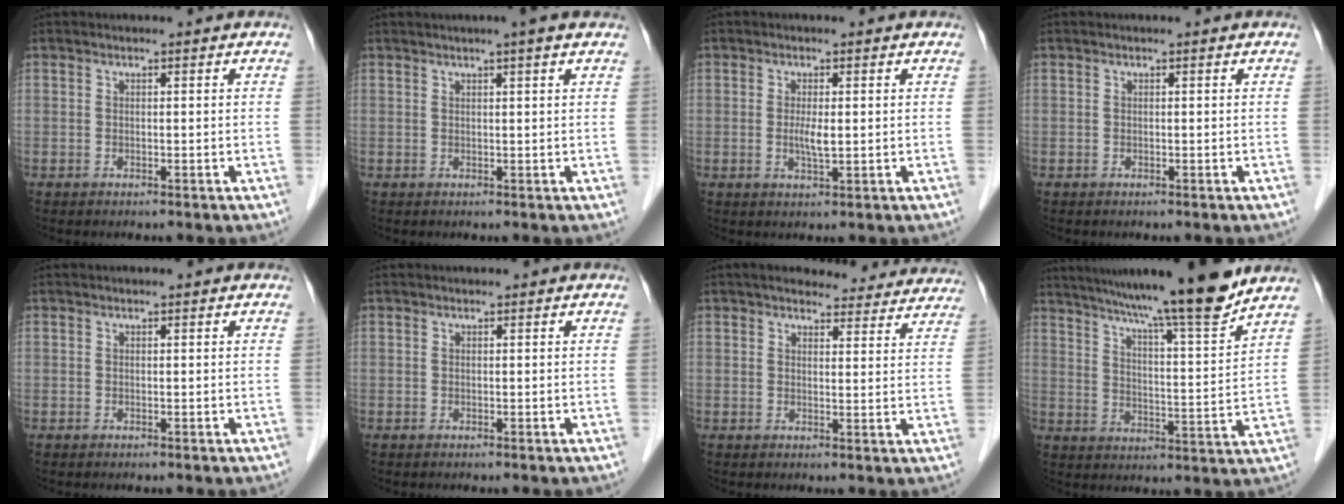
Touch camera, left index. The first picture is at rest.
{"total": 3.1, "force": [2.2, -0.3, 2.1], "torque": [-0.029, 0.017, 0.033]}
{"total": 2.6, "force": [0.0, 0.4, 2.6], "torque": [-0.055, -0.004, 0.003]}
{"total": 0.0}
{"total": 0.0}
{"total": 0.0}
{"total": 15.5, "force": [14.5, 4.0, 4.0], "torque": [-0.019, 0.004, 0.156]}
{"total": 16.9, "force": [14.2, -0.9, 9.0], "torque": [-0.142, -0.011, 0.212]}